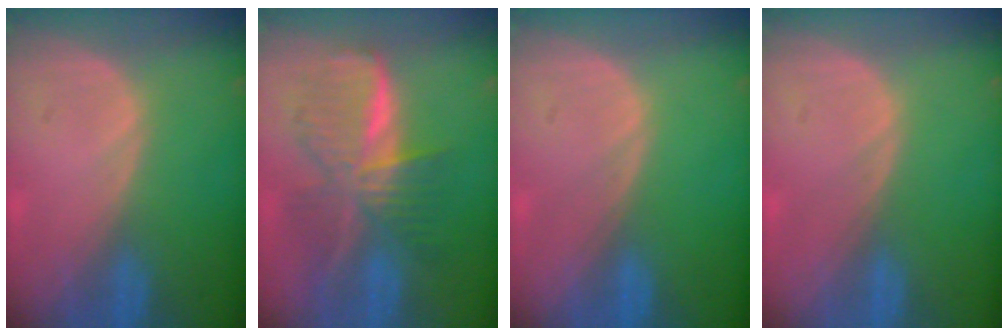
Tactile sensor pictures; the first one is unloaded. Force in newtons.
{"total": 9.3, "press": 9.3, "slide": 0.7}
{"total": 0.0}
{"total": 0.0}